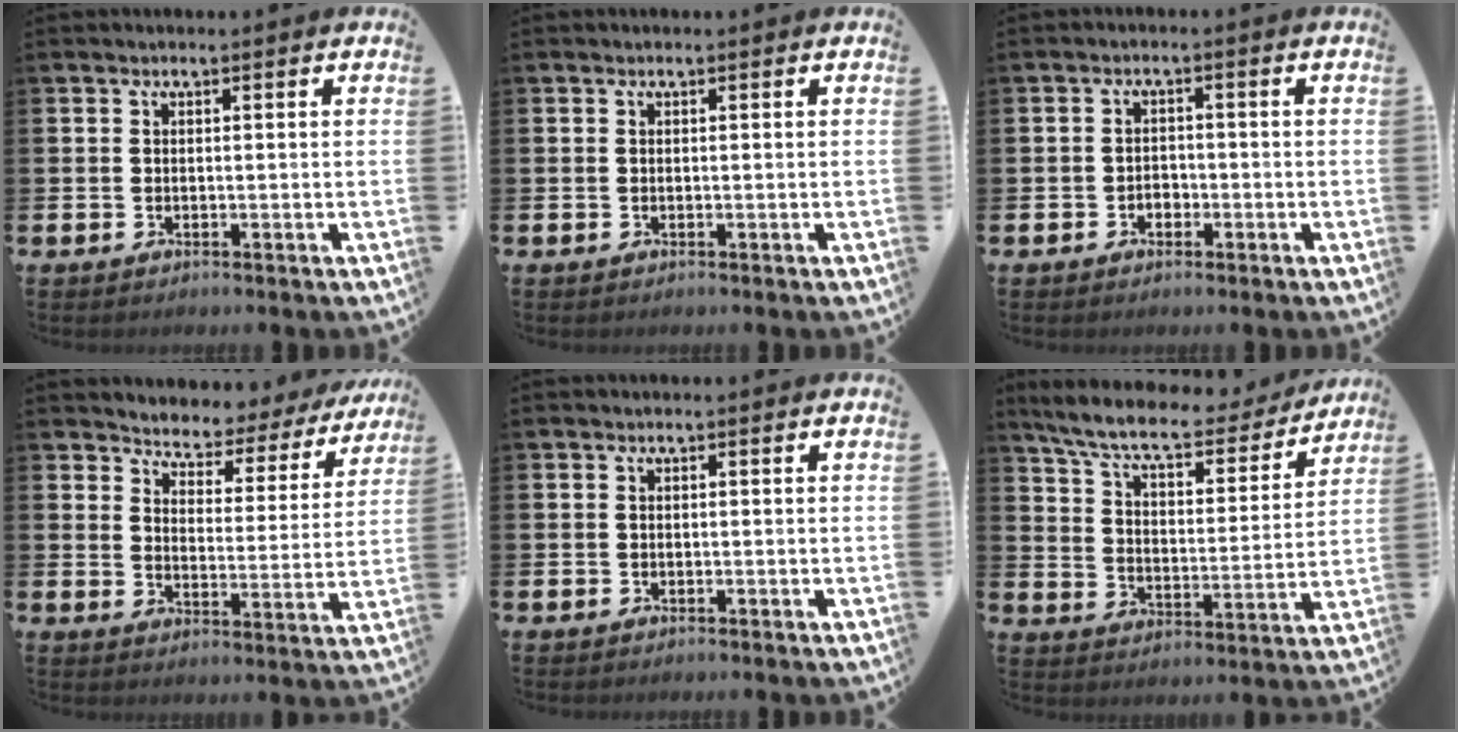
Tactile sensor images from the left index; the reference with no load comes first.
{"total": 0.0}
{"total": 1.7, "force": [-0.9, 1.3, 0.5], "torque": [-0.012, 0.003, -0.021]}
{"total": 3.8, "force": [3.6, 1.2, -0.1], "torque": [-0.027, -0.037, 0.055]}
{"total": 0.0}
{"total": 8.5, "force": [7.6, 1.6, 3.5], "torque": [-0.093, -0.052, 0.127]}